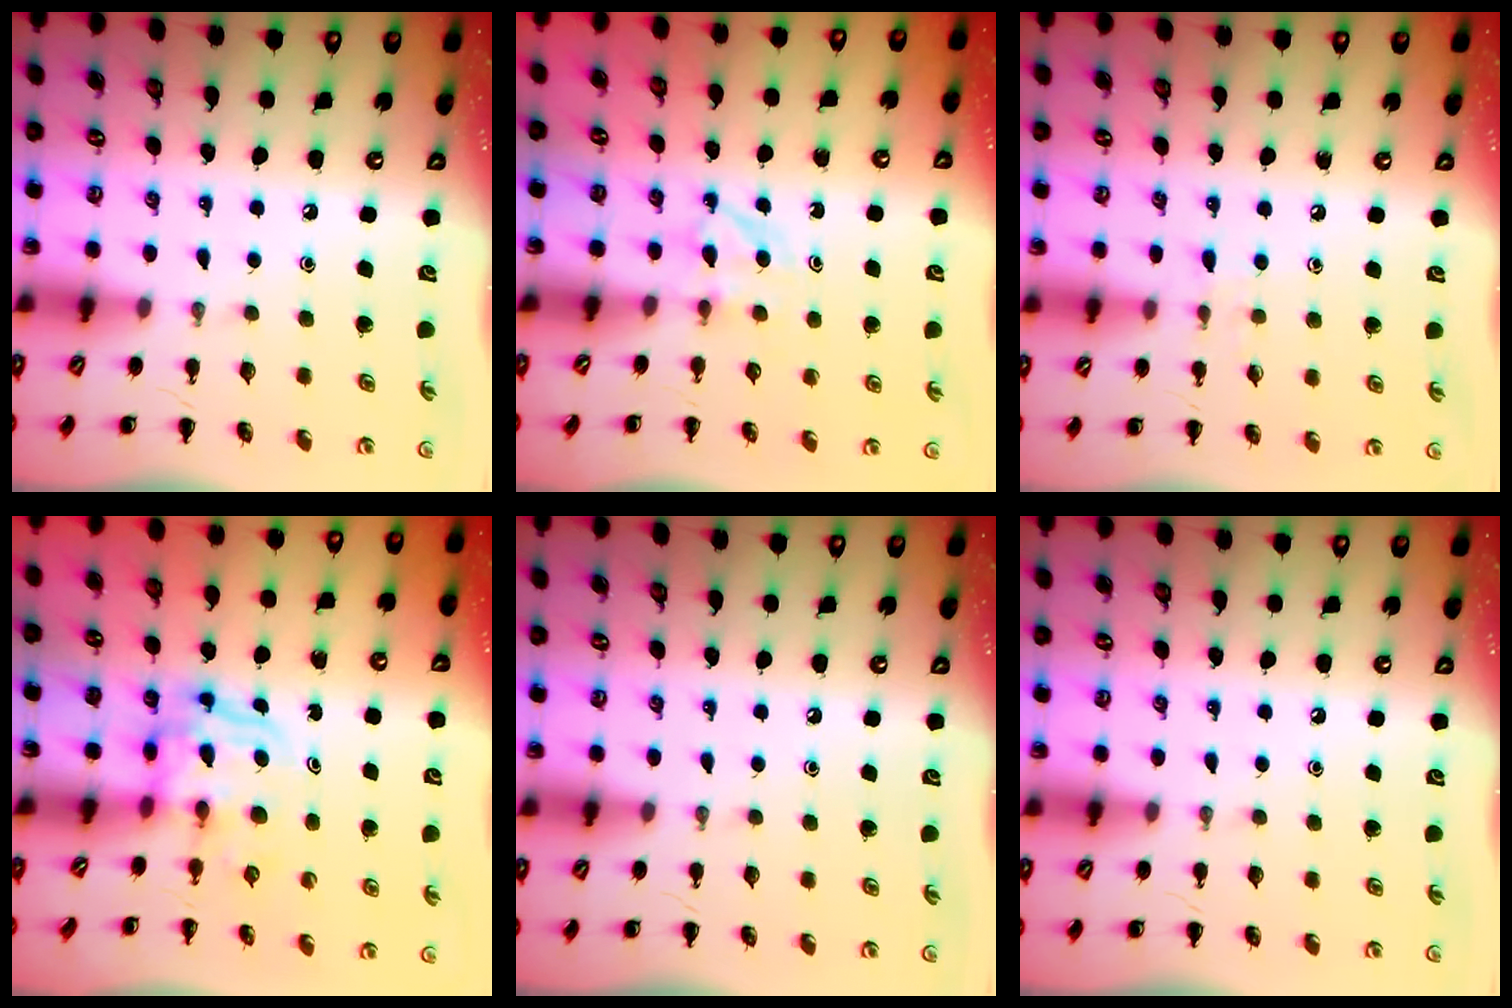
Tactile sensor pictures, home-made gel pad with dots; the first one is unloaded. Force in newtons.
{"total": 4.1, "press": 3.8, "slide": 1.5}
{"total": 5.0, "press": 4.5, "slide": 2.0}
{"total": 3.6, "press": 3.6, "slide": 0.2}
{"total": 0.0}
{"total": 0.0}